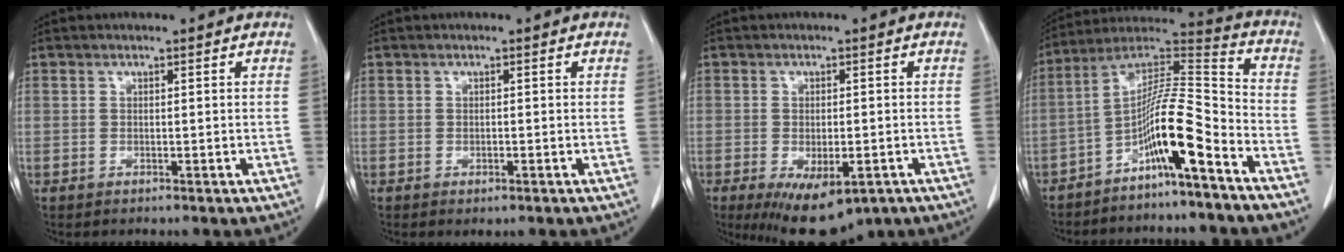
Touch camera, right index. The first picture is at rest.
{"total": 0.7, "force": [-0.4, 0.2, 0.6], "torque": [-0.014, -0.005, -0.001]}
{"total": 11.2, "force": [-6.3, 4.8, 7.9], "torque": [-0.139, -0.019, -0.084]}
{"total": 12.1, "force": [-6.7, 0.3, 10.1], "torque": [-0.189, 0.018, -0.126]}